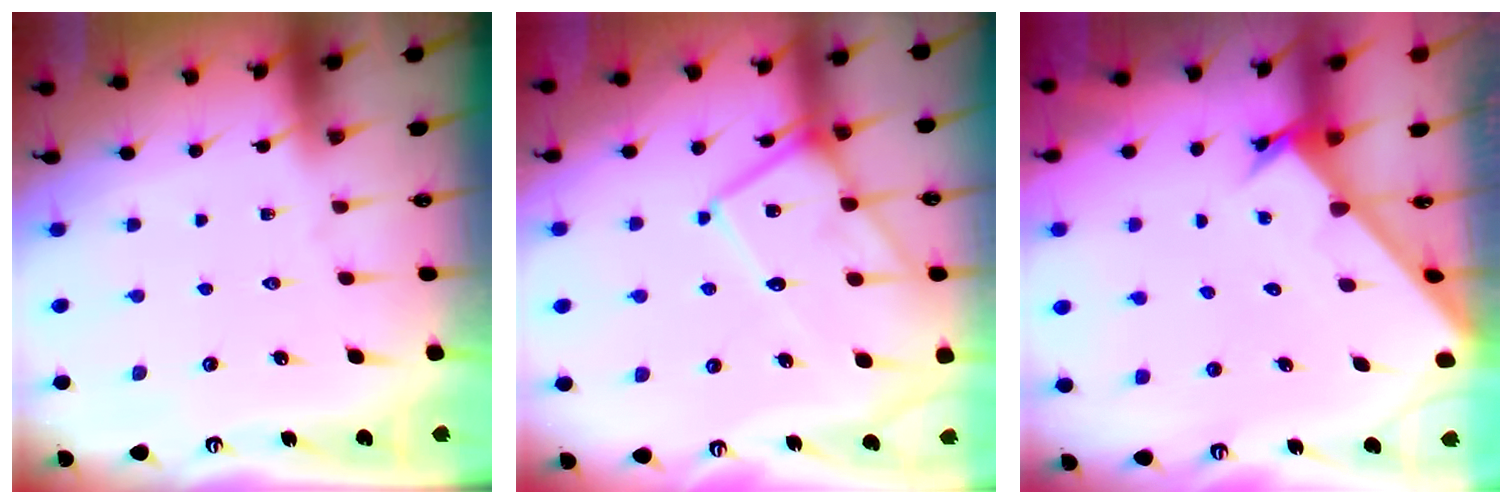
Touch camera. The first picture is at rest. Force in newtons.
{"total": 14.0, "press": 14.0, "slide": 1.3}
{"total": 2.6, "press": 2.6, "slide": 0.3}